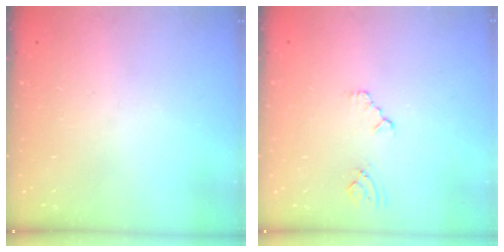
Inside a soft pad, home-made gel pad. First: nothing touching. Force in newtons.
{"total": 2.3, "press": 2.3, "slide": 0.4}